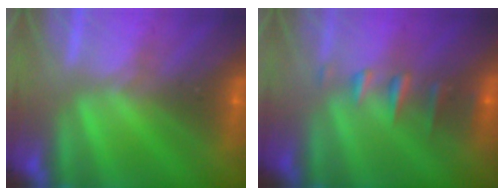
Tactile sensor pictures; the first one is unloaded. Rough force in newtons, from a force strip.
{"total": 2.4}